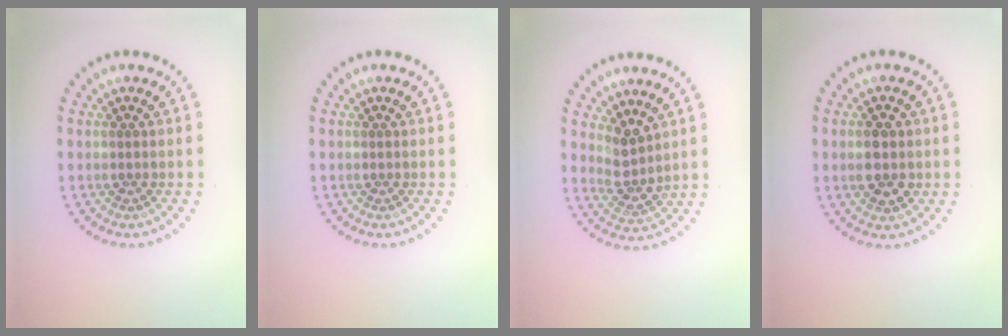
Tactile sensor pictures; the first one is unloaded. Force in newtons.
{"total": 0.0}
{"total": 2.5, "press": 1.9, "slide": 1.7}
{"total": 3.7, "press": 3.7, "slide": 0.1}